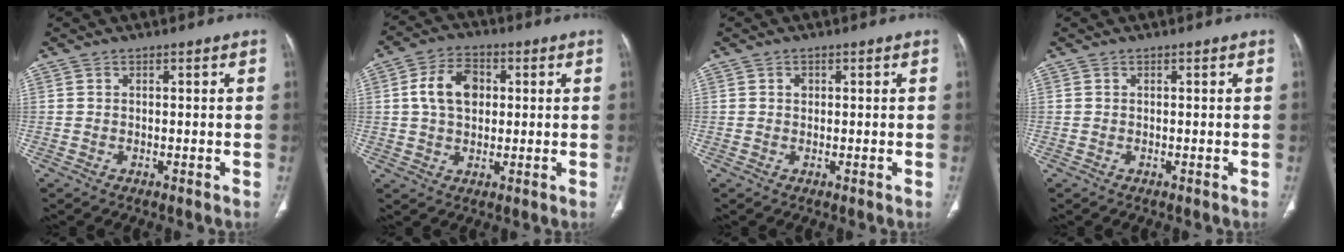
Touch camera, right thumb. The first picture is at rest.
{"total": 9.0, "force": [1.5, 6.2, 6.3], "torque": [-0.098, 0.010, 0.024]}
{"total": 1.0, "force": [0.3, 0.8, 0.5], "torque": [-0.003, 0.002, 0.004]}
{"total": 0.0}